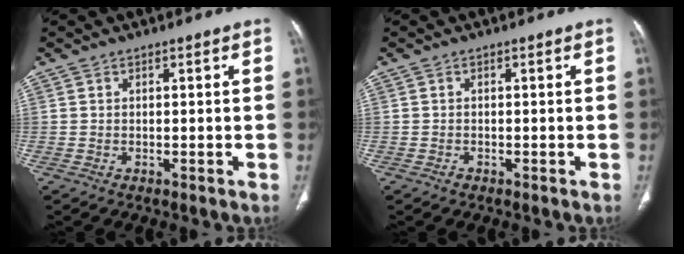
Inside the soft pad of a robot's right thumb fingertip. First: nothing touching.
{"total": 0.6, "force": [-0.4, 0.4, 0.1], "torque": [-0.002, 0.001, -0.009]}